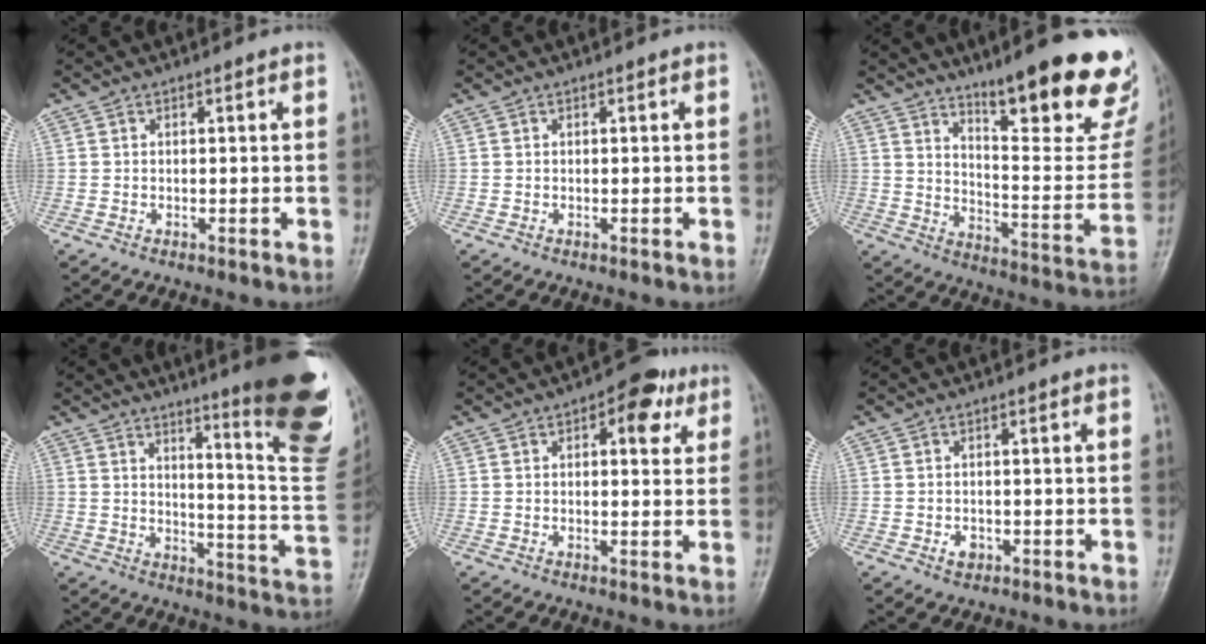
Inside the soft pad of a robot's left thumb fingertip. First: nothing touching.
{"total": 0.0}
{"total": 24.4, "force": [16.3, 5.8, 17.1], "torque": [-0.194, -0.103, 0.235]}
{"total": 23.6, "force": [13.9, 3.7, 18.8], "torque": [-0.204, -0.089, 0.180]}
{"total": 7.1, "force": [3.2, 3.7, 5.2], "torque": [-0.036, -0.004, 0.032]}
{"total": 2.0, "force": [-0.8, 1.5, 1.0], "torque": [-0.010, 0.002, -0.010]}